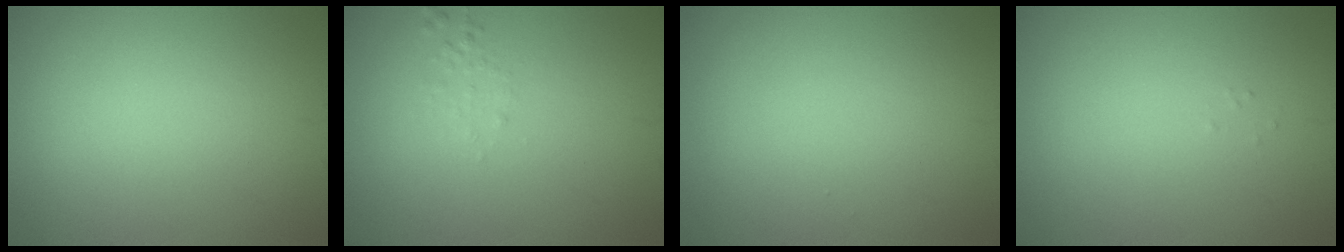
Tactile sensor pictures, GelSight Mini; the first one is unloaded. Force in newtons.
{"total": 0.8, "press": 0.8, "slide": 0.1}
{"total": 0.0}
{"total": 0.0}